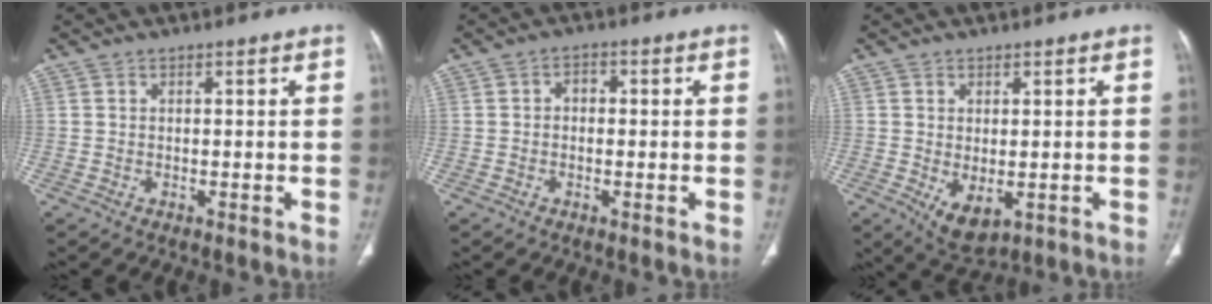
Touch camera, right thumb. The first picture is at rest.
{"total": 2.3, "force": [0.0, 1.7, 1.6], "torque": [-0.017, 0.013, -0.004]}
{"total": 5.7, "force": [-1.2, 3.2, 4.6], "torque": [-0.071, -0.009, 0.000]}